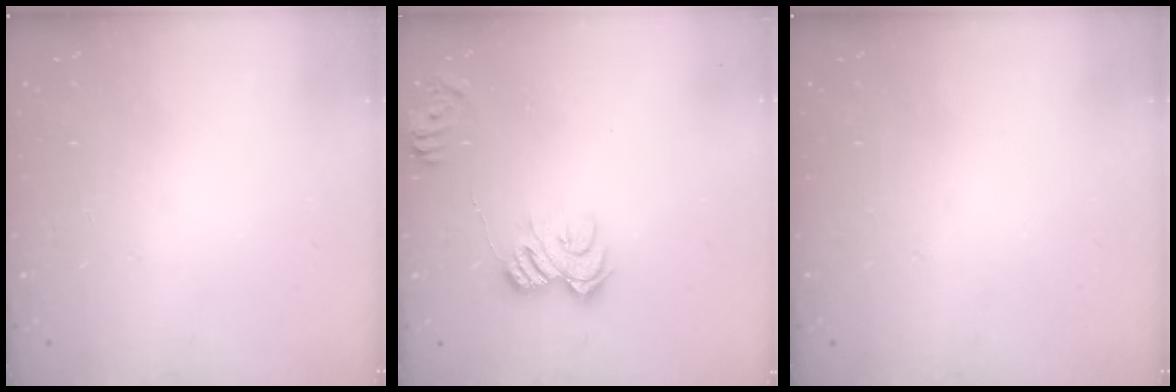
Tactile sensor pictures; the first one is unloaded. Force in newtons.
{"total": 8.6, "press": 8.6, "slide": 0.0}
{"total": 0.0}